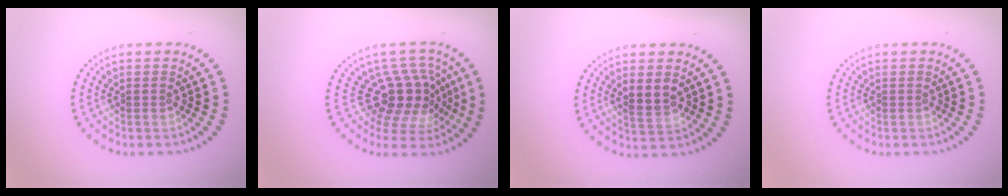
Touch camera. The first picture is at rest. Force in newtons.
{"total": 4.8, "press": 3.6, "slide": 3.2}
{"total": 2.4, "press": 2.3, "slide": 0.6}
{"total": 0.0}